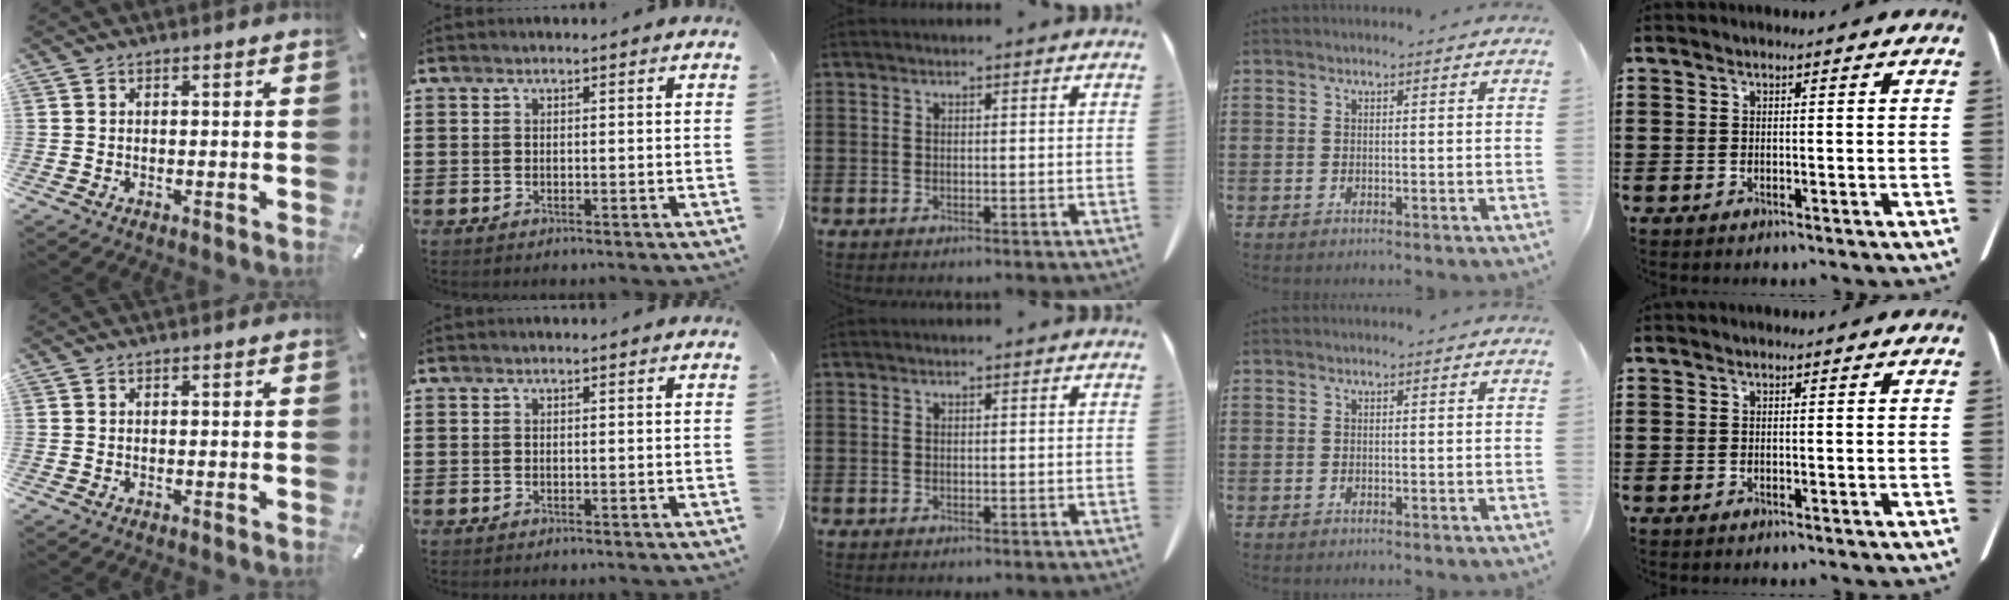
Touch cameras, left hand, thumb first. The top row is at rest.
{}